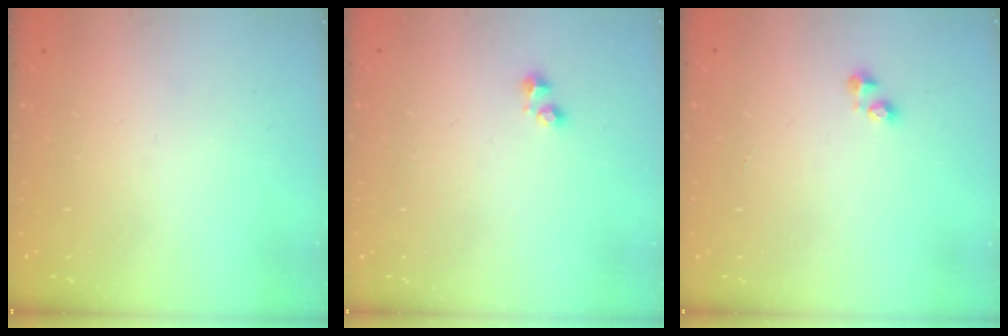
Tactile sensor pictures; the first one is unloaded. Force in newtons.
{"total": 1.9, "press": 1.9, "slide": 0.5}
{"total": 2.2, "press": 2.2, "slide": 0.3}